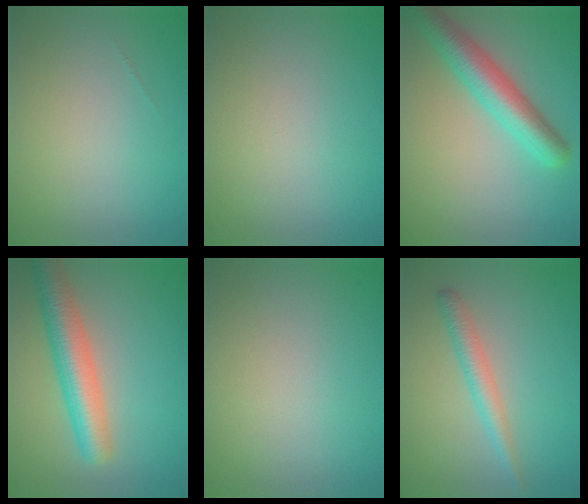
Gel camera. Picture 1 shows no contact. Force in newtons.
{"total": 0.0}
{"total": 5.8, "press": 5.8, "slide": 0.3}
{"total": 6.1, "press": 6.1, "slide": 0.3}
{"total": 0.0}
{"total": 2.5, "press": 2.5, "slide": 0.0}